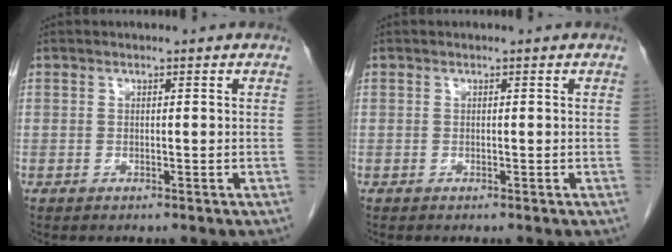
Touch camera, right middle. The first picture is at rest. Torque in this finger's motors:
{"motor_torque": [-0.03, 0.03, -0.02, 0.01]}